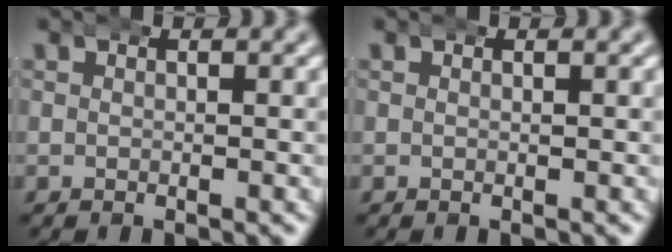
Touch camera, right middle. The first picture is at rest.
{"total": 0.0}